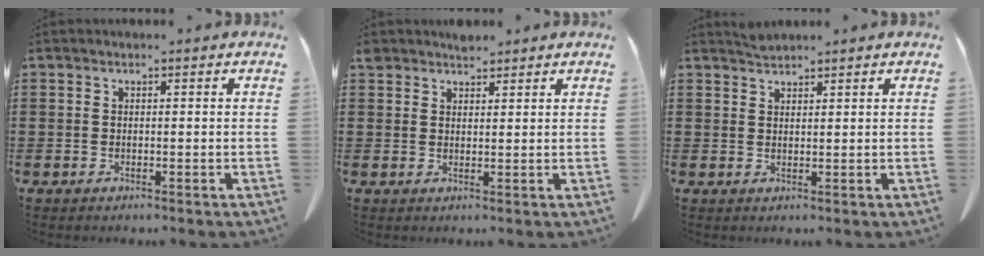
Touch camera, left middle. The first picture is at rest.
{"total": 2.1, "force": [1.9, 0.7, 0.3], "torque": [-0.012, 0.002, 0.039]}
{"total": 1.5, "force": [1.4, 0.1, 0.3], "torque": [-0.010, -0.002, 0.028]}